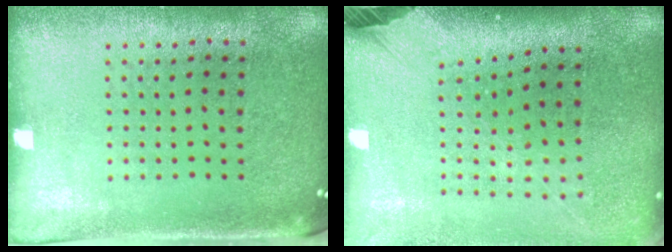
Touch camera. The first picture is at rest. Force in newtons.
{"total": 2.7, "press": 2.0, "slide": 1.8}